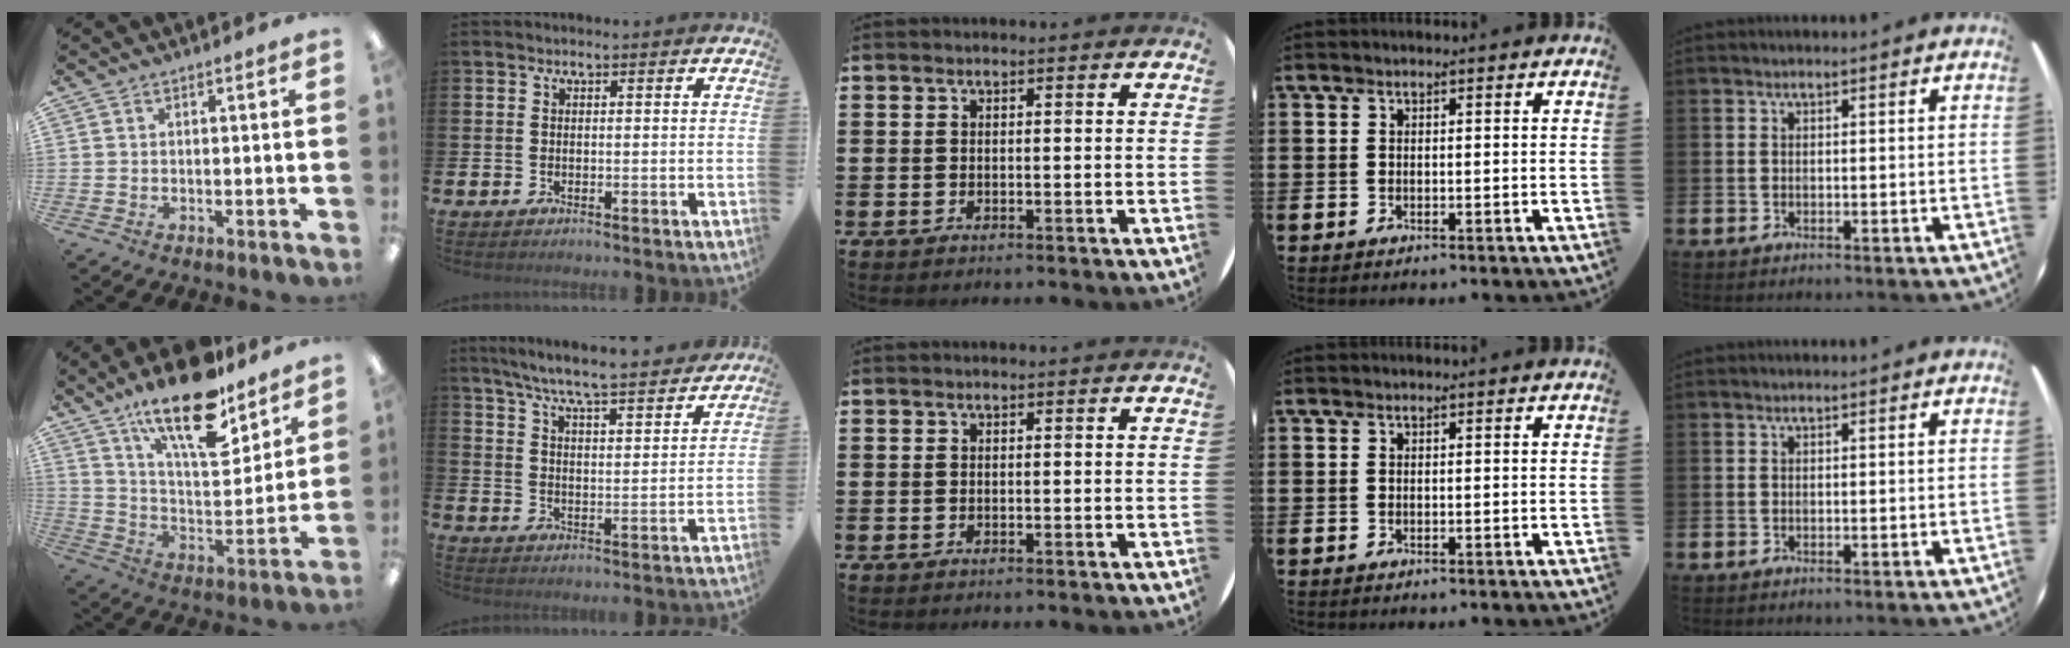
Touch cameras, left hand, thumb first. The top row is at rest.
{"thumb": {"total": 20.2, "force": [13.9, 7.4, 12.6], "torque": [-0.208, -0.083, 0.234]}, "index": {"total": 7.4, "force": [7.0, 0.0, 2.4], "torque": [-0.070, -0.049, 0.122]}}